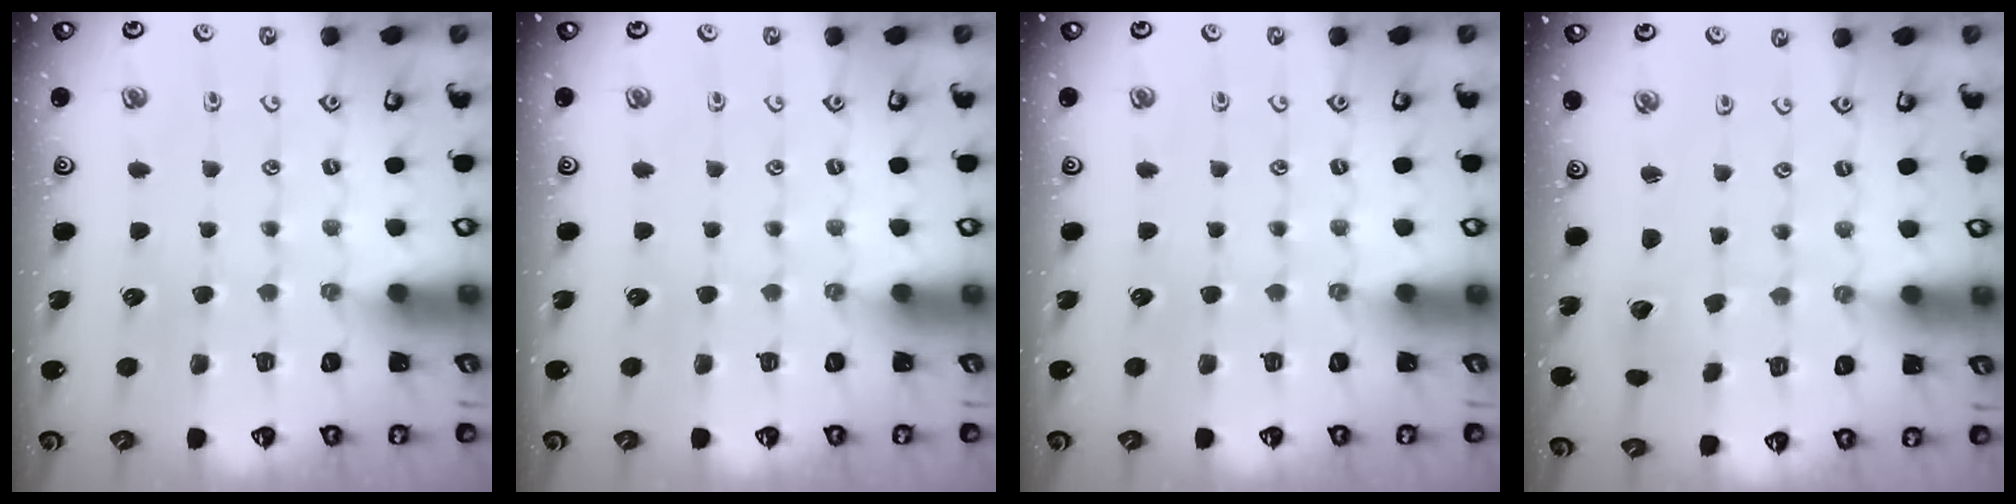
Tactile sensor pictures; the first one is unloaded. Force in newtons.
{"total": 0.0}
{"total": 0.0}
{"total": 2.0, "press": 2.0, "slide": 0.1}